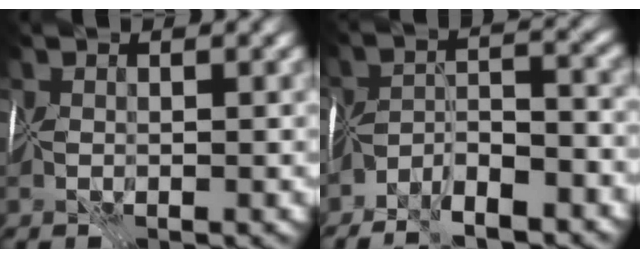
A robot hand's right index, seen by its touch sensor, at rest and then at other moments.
{"total": 5.8, "force": [-4.9, 1.3, 2.9], "torque": [-0.036, 0.003, -0.090]}